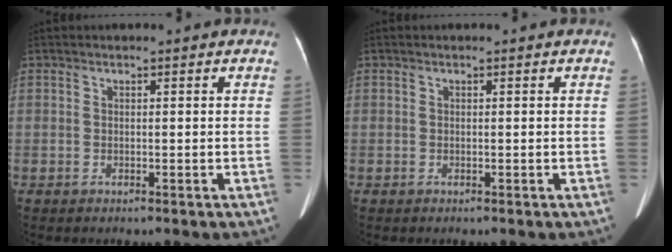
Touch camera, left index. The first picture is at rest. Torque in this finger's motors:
{"motor_torque": [-0.04, -0.09, 0.00, 0.00]}